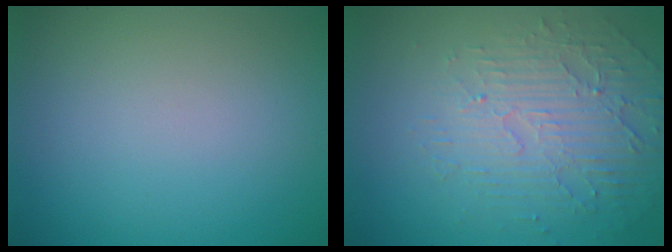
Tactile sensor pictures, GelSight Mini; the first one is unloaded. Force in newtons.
{"total": 5.1, "press": 3.3, "slide": 3.9}